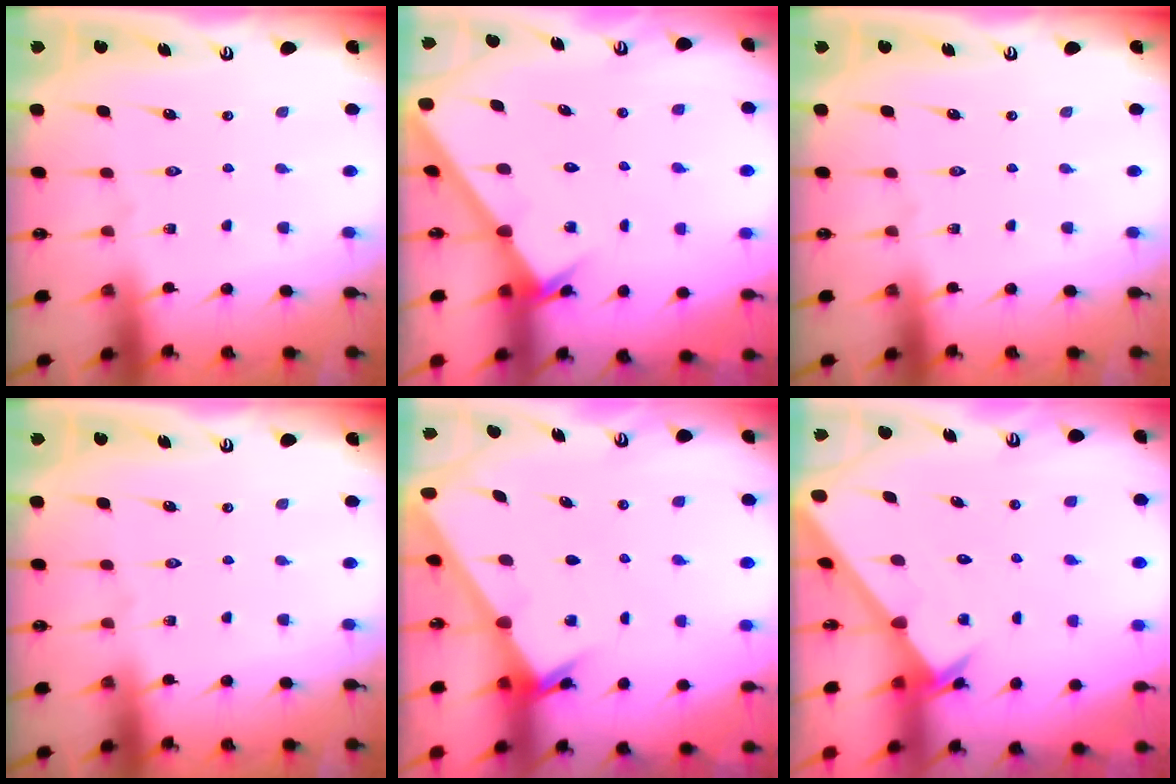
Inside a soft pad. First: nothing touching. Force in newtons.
{"total": 2.3, "press": 2.3, "slide": 0.2}
{"total": 0.0}
{"total": 0.0}
{"total": 2.4, "press": 2.4, "slide": 0.3}
{"total": 2.4, "press": 2.4, "slide": 0.2}